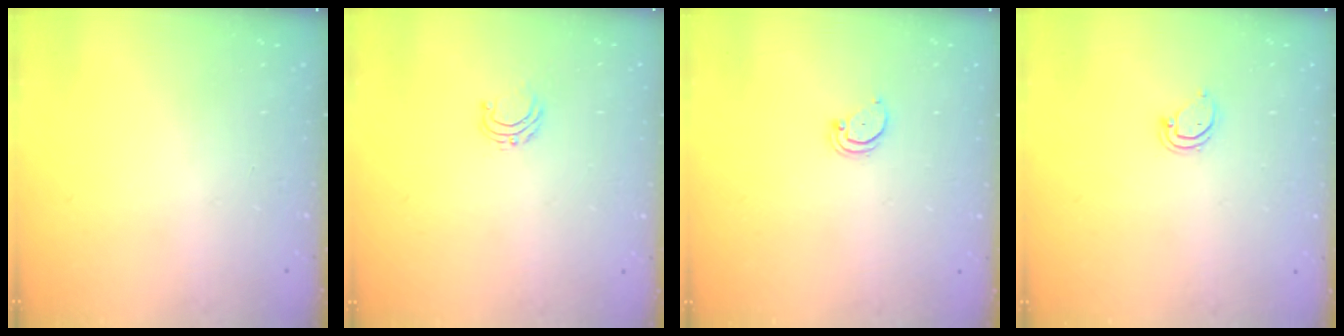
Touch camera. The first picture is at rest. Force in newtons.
{"total": 4.6, "press": 4.6, "slide": 0.4}
{"total": 1.4, "press": 1.3, "slide": 0.1}
{"total": 3.6, "press": 3.6, "slide": 0.2}